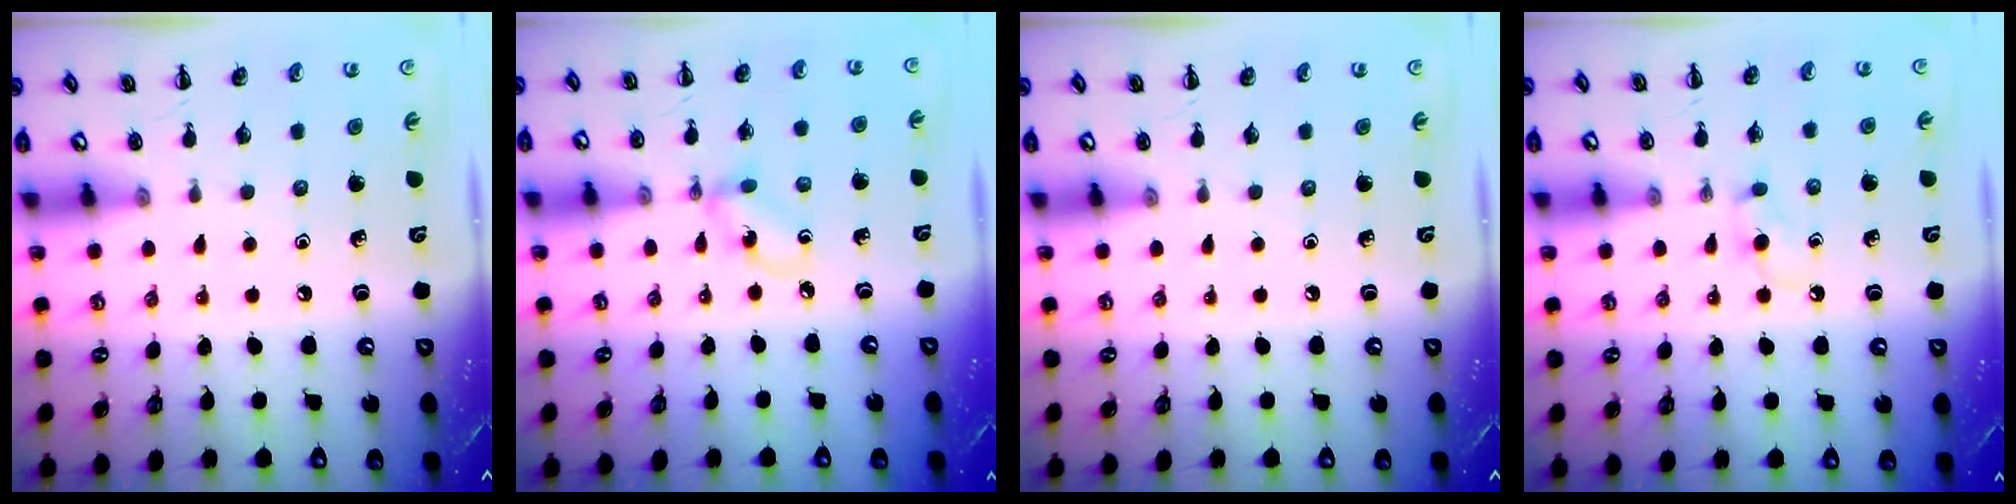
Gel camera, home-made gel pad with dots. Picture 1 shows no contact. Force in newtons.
{"total": 2.9, "press": 2.8, "slide": 0.6}
{"total": 0.0}
{"total": 2.7, "press": 2.5, "slide": 1.2}